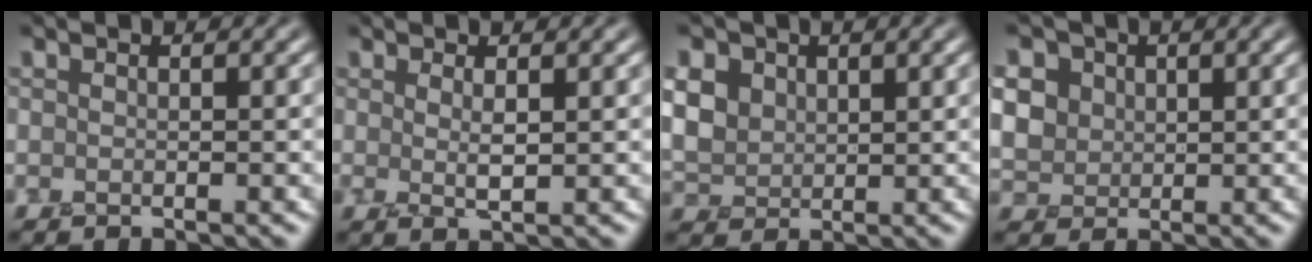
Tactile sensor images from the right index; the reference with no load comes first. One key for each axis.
{"total": 1.6, "fx": 0.5, "fy": 0.2, "fz": 1.5, "tx": -0.030, "ty": 0.000, "tz": 0.012}
{"total": 5.1, "fx": 2.7, "fy": 3.8, "fz": 2.0, "tx": -0.081, "ty": 0.024, "tz": 0.052}
{"total": 7.5, "fx": 3.3, "fy": 6.0, "fz": 3.0, "tx": -0.080, "ty": 0.036, "tz": 0.053}